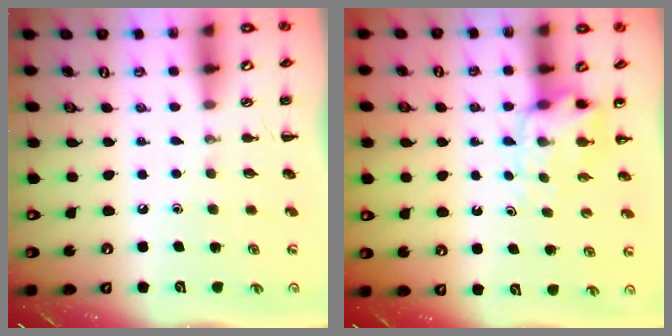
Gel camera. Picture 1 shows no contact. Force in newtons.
{"total": 5.6, "press": 5.6, "slide": 0.4}